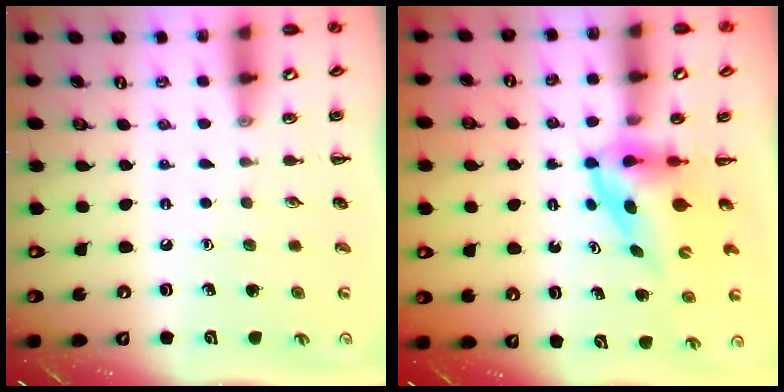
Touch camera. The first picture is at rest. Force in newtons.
{"total": 3.9, "press": 3.8, "slide": 0.6}